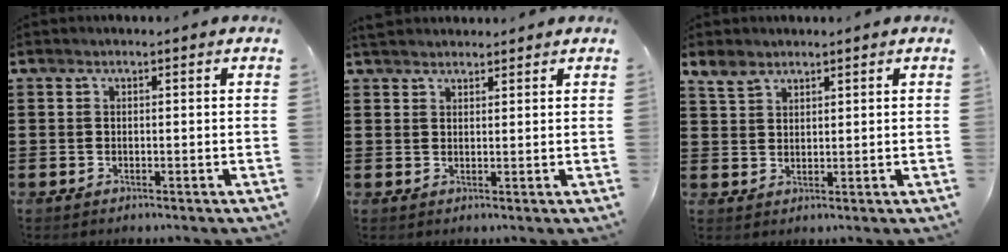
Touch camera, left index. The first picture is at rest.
{"total": 1.9, "force": [1.9, 0.4, 0.2], "torque": [-0.008, 0.003, 0.038]}
{"total": 3.4, "force": [2.5, 2.0, 1.1], "torque": [-0.032, 0.007, 0.048]}